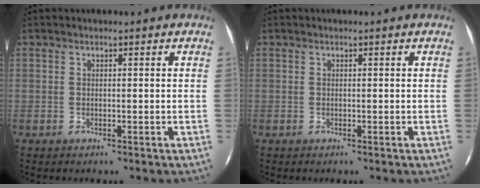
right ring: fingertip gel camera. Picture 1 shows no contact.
{"total": 0.0}